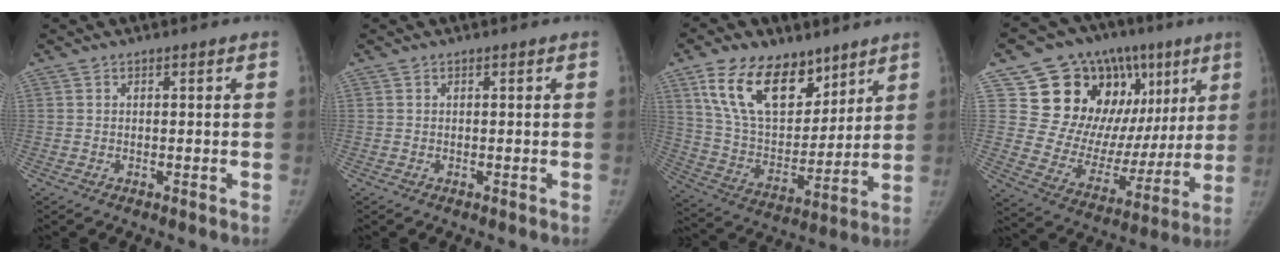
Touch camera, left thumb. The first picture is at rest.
{"total": 0.0}
{"total": 19.9, "force": [11.6, 11.5, 11.3], "torque": [-0.155, -0.049, 0.217]}
{"total": 21.8, "force": [7.0, 15.9, 13.2], "torque": [-0.108, 0.022, 0.117]}